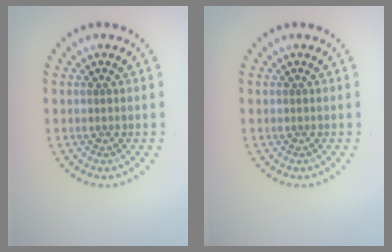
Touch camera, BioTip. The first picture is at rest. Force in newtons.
{"total": 0.0}